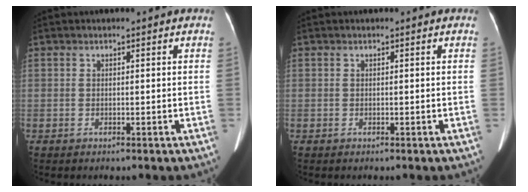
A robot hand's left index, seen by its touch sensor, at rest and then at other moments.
{"total": 0.0}